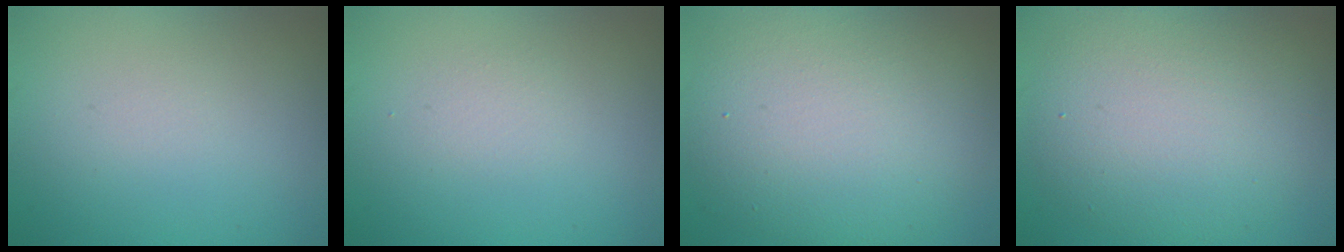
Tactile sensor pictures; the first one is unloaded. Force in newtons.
{"total": 0.8, "press": 0.8, "slide": 0.0}
{"total": 9.7, "press": 9.7, "slide": 0.6}
{"total": 7.8, "press": 7.8, "slide": 0.6}